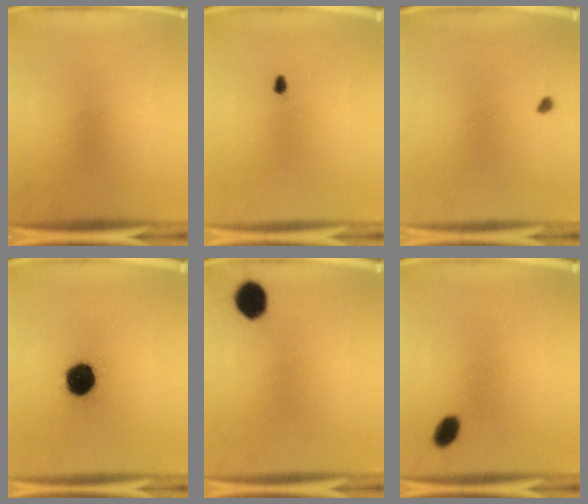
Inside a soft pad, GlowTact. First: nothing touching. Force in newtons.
{"total": 0.9}
{"total": 0.7}
{"total": 13.1}
{"total": 6.8}
{"total": 3.4}